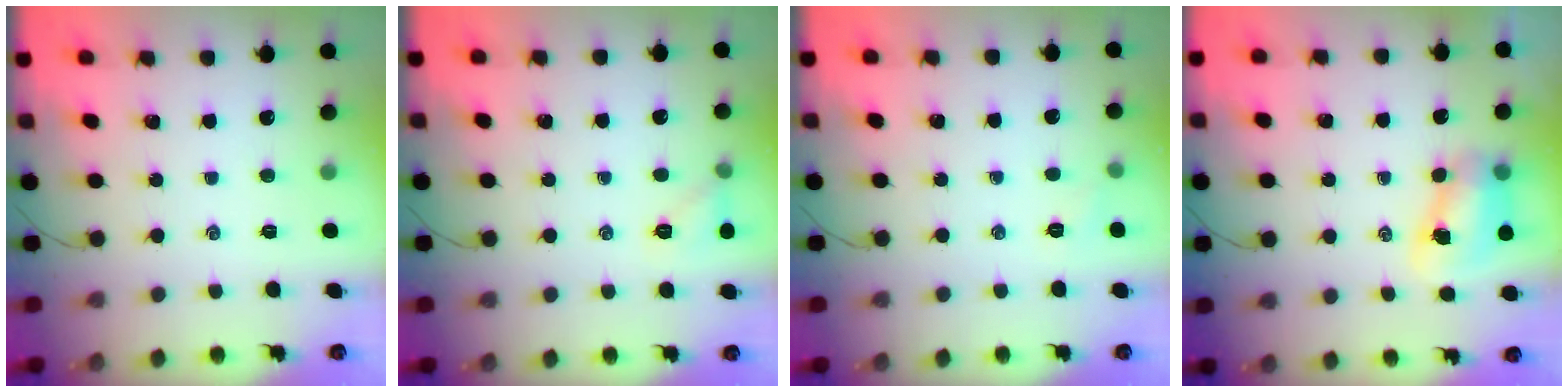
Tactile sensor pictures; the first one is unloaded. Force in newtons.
{"total": 6.0, "press": 5.8, "slide": 1.5}
{"total": 3.5, "press": 3.4, "slide": 0.9}
{"total": 7.9, "press": 7.8, "slide": 1.1}